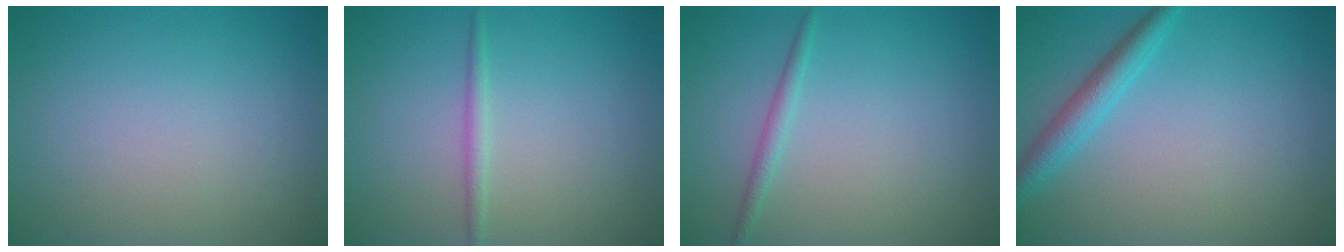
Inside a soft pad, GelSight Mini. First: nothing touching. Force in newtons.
{"total": 1.1, "press": 1.1, "slide": 0.0}
{"total": 1.2, "press": 1.2, "slide": 0.1}
{"total": 2.6, "press": 2.6, "slide": 0.2}